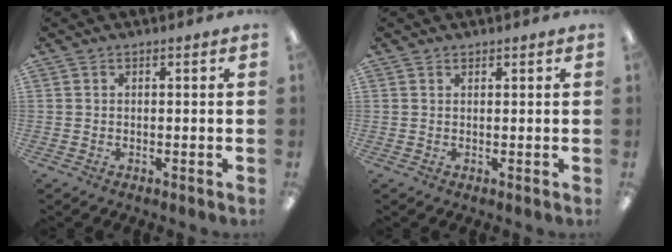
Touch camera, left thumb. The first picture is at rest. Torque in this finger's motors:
{"motor_torque": [0.58, 0.20, -0.33, 0.16, 0.06]}